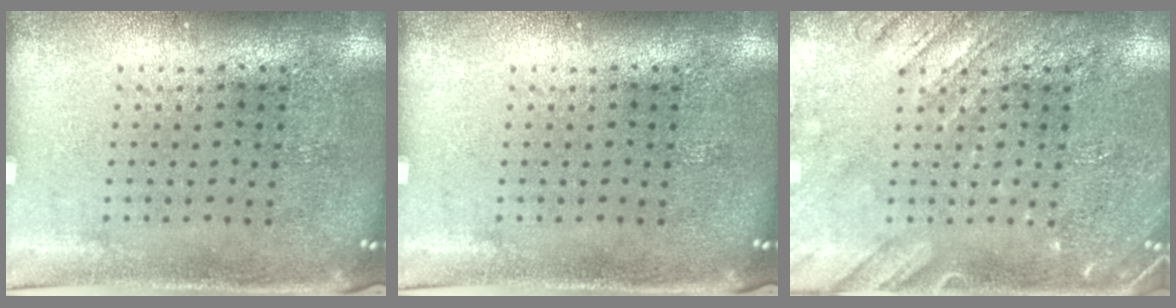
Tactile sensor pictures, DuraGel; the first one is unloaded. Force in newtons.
{"total": 0.0}
{"total": 2.9, "press": 2.8, "slide": 0.3}